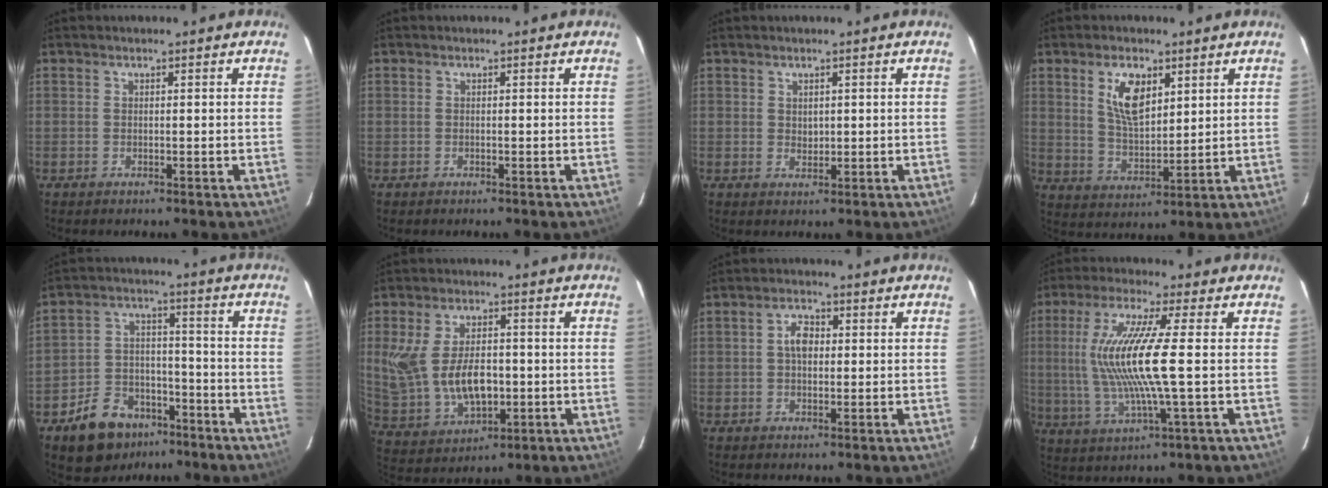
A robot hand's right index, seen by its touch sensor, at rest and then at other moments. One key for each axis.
{"total": 0.0}
{"total": 1.6, "fx": 0.6, "fy": 1.3, "fz": 0.8, "tx": -0.009, "ty": 0.002, "tz": 0.014}
{"total": 8.5, "fx": 3.9, "fy": 4.1, "fz": 6.4, "tx": -0.118, "ty": 0.005, "tz": 0.080}
{"total": 12.5, "fx": -8.3, "fy": 8.0, "fz": 4.9, "tx": -0.108, "ty": 0.025, "tz": -0.118}
{"total": 14.4, "fx": -0.3, "fy": 8.5, "fz": 11.7, "tx": -0.245, "ty": -0.005, "tz": 0.018}
{"total": 3.7, "fx": 0.3, "fy": 2.5, "fz": 2.7, "tx": -0.048, "ty": 0.012, "tz": 0.006}
{"total": 14.1, "fx": 0.5, "fy": 0.8, "fz": 14.0, "tx": -0.275, "ty": -0.005, "tz": 0.014}